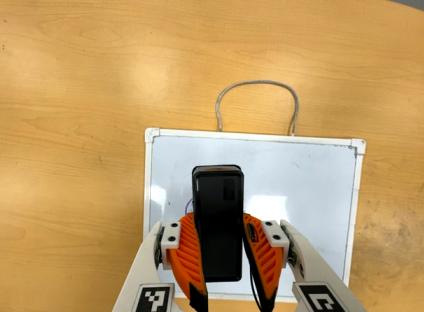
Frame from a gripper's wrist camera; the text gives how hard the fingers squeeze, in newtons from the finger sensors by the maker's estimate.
{"total": 9.1, "left": 7.9, "right": 10.4}